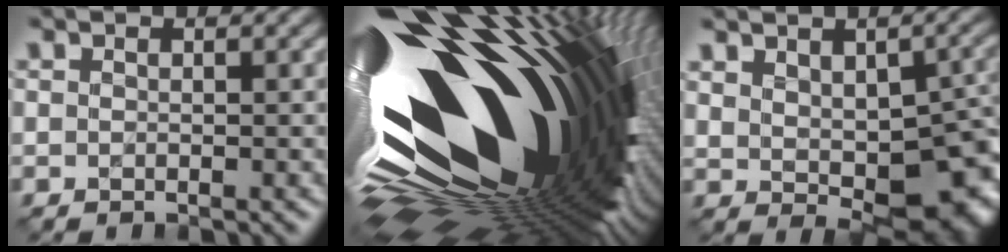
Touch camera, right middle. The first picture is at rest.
{"total": 21.1, "force": [1.2, 10.6, 18.2], "torque": [-0.303, -0.050, 0.010]}
{"total": 9.9, "force": [-0.2, 5.7, 8.1], "torque": [-0.114, -0.021, 0.023]}